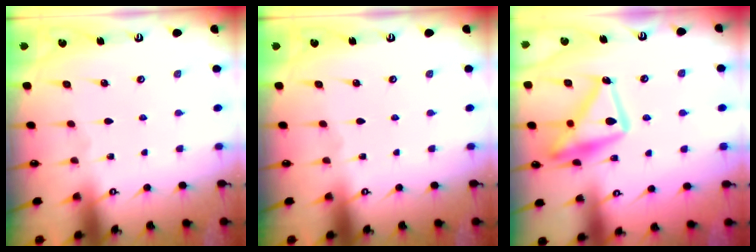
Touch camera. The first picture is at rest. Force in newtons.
{"total": 0.0}
{"total": 17.7, "press": 17.6, "slide": 1.3}